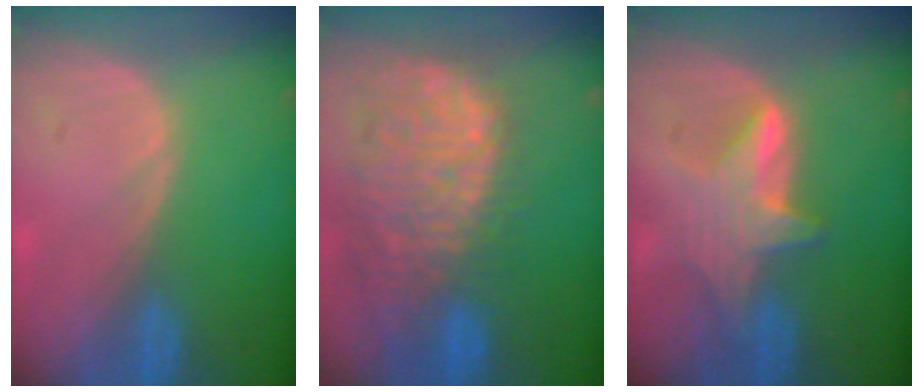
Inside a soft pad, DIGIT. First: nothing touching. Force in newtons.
{"total": 13.5, "press": 11.4, "slide": 7.3}
{"total": 6.0, "press": 6.0, "slide": 0.7}